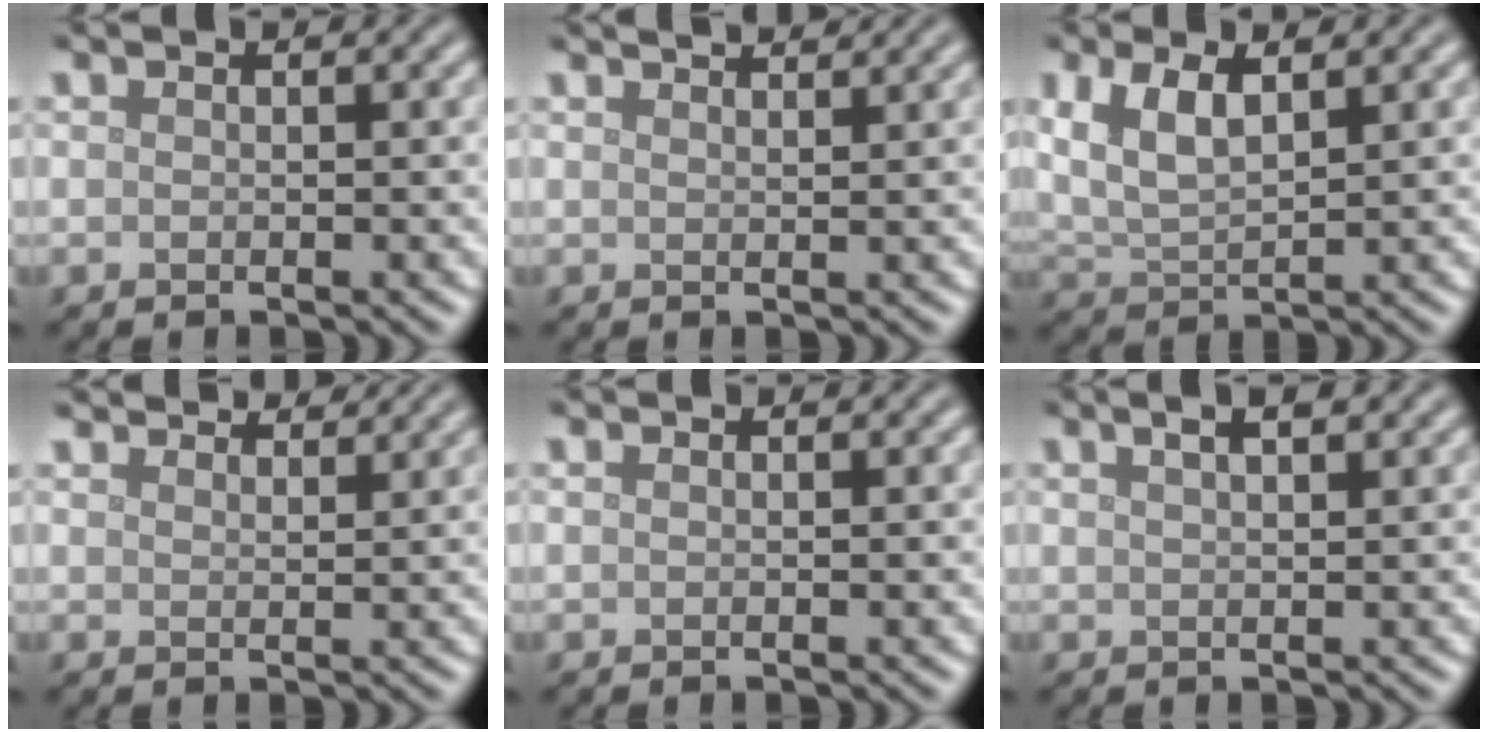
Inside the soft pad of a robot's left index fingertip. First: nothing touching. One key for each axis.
{"total": 3.1, "fx": 2.7, "fy": 0.9, "fz": 1.3, "tx": 0.001, "ty": 0.012, "tz": 0.013}
{"total": 4.8, "fx": 2.0, "fy": 2.2, "fz": 3.7, "tx": -0.087, "ty": 0.002, "tz": 0.038}
{"total": 4.8, "fx": 4.6, "fy": 0.6, "fz": 1.3, "tx": -0.024, "ty": 0.001, "tz": 0.060}
{"total": 0.0}
{"total": 3.3, "fx": 2.0, "fy": 1.3, "fz": 2.3, "tx": -0.012, "ty": 0.010, "tz": 0.008}